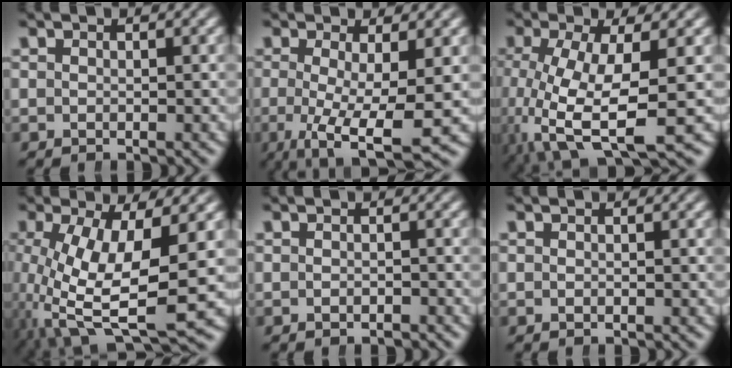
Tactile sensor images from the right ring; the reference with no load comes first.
{"total": 7.0, "force": [-3.4, 2.1, 5.8], "torque": [-0.129, -0.056, -0.028]}
{"total": 8.8, "force": [-2.1, 4.3, 7.3], "torque": [-0.168, -0.048, -0.010]}
{"total": 10.3, "force": [-0.7, 5.1, 8.9], "torque": [-0.177, -0.040, 0.009]}
{"total": 1.0, "force": [-0.9, 0.1, 0.2], "torque": [-0.008, -0.003, -0.013]}
{"total": 0.0}